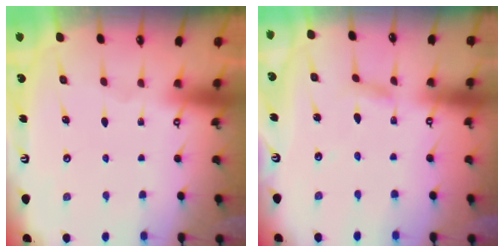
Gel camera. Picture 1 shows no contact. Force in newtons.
{"total": 2.6, "press": 2.6, "slide": 0.2}